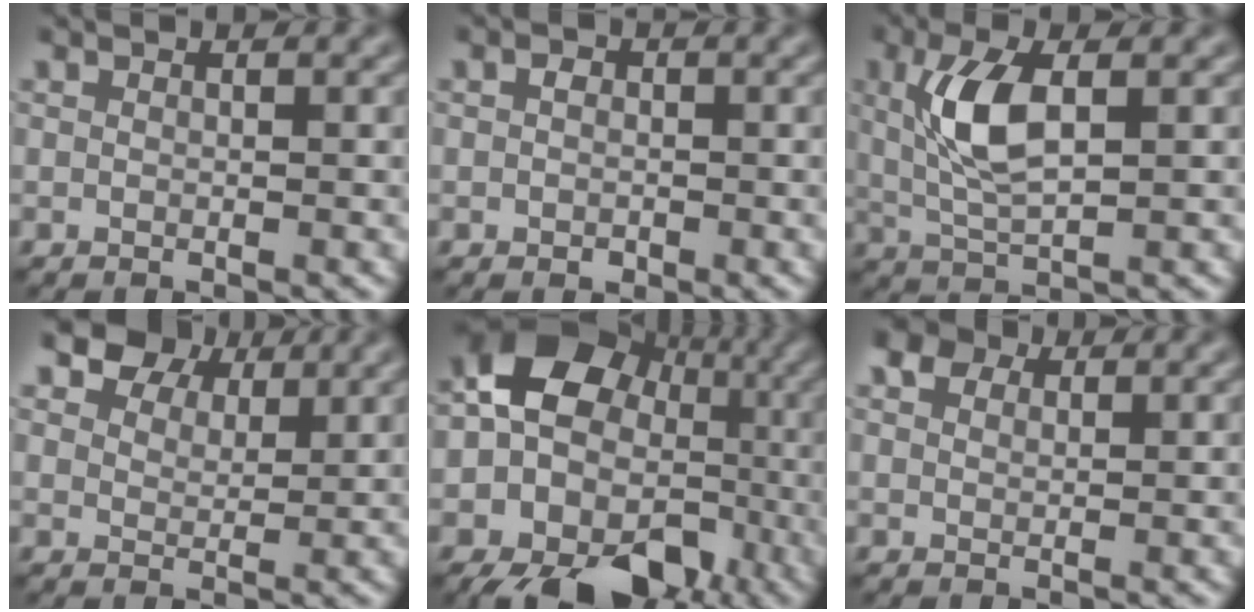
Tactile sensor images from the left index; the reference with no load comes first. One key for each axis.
{"total": 1.2, "fx": -0.2, "fy": 1.0, "fz": 0.6, "tx": -0.009, "ty": -0.003, "tz": -0.005}
{"total": 5.3, "fx": 1.0, "fy": 2.0, "fz": 4.8, "tx": -0.101, "ty": 0.008, "tz": 0.019}
{"total": 5.1, "fx": 4.0, "fy": 2.6, "fz": 1.8, "tx": -0.042, "ty": 0.003, "tz": 0.070}
{"total": 14.3, "fx": -2.8, "fy": 12.2, "fz": 6.9, "tx": -0.103, "ty": -0.008, "tz": -0.073}
{"total": 2.8, "fx": 1.8, "fy": 1.8, "fz": 1.3, "tx": -0.030, "ty": 0.008, "tz": 0.022}